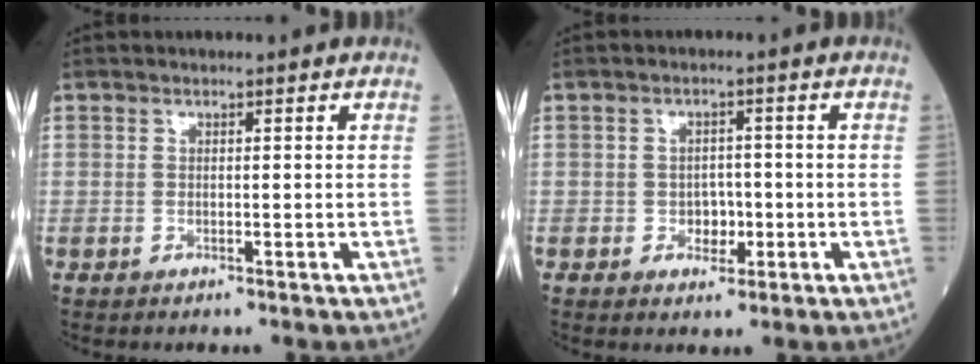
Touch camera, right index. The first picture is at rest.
{"total": 2.9, "force": [-0.8, 2.1, 1.8], "torque": [-0.020, 0.006, -0.010]}